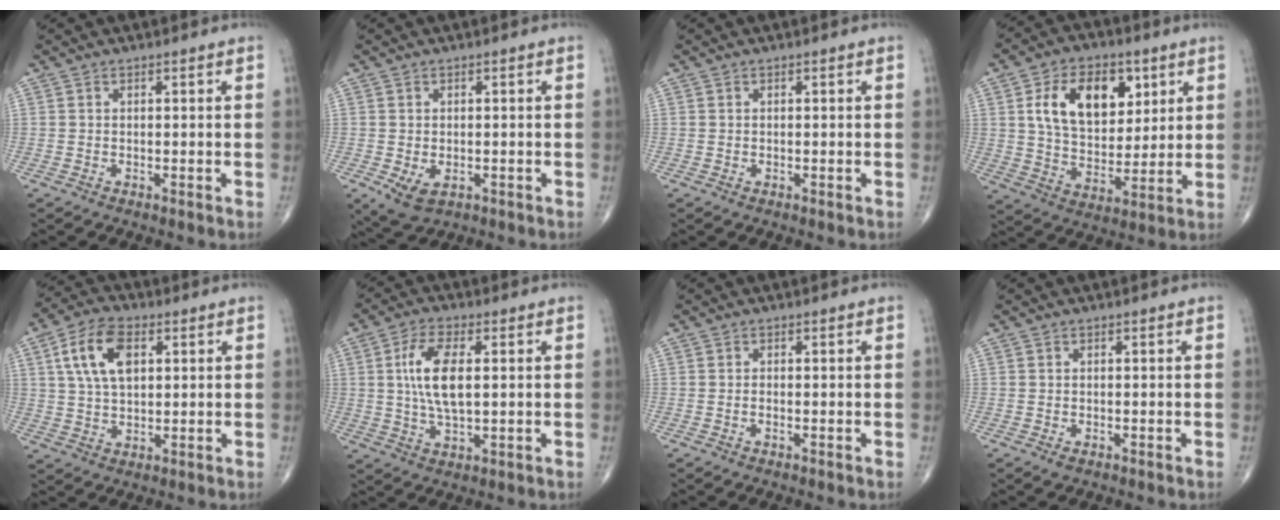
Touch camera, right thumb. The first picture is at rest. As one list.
[{"total": 4.7, "force": [-1.4, 3.0, 3.4], "torque": [-0.058, -0.006, -0.012]}, {"total": 0.0}, {"total": 16.2, "force": [5.6, 10.3, 11.2], "torque": [-0.145, -0.019, 0.104]}, {"total": 10.7, "force": [3.2, 6.3, 8.0], "torque": [-0.137, 0.005, 0.056]}, {"total": 9.8, "force": [1.4, 4.1, 8.8], "torque": [-0.174, -0.005, 0.026]}, {"total": 0.6, "force": [-0.2, 0.2, 0.5], "torque": [-0.009, 0.000, -0.004]}, {"total": 0.9, "force": [-0.4, 0.5, 0.6], "torque": [-0.008, -0.002, -0.005]}]